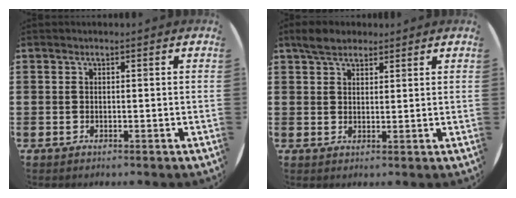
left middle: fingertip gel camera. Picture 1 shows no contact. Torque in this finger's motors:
{"motor_torque": [0.08, -0.07, 0.08, 0.07]}